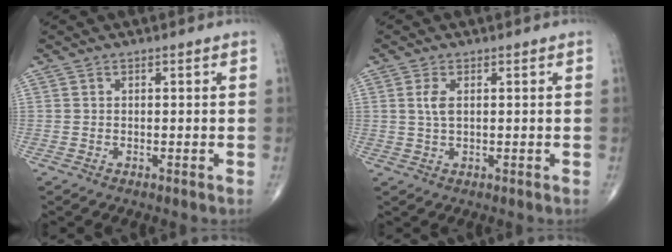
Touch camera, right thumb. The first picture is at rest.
{"total": 2.7, "force": [0.7, 1.2, 2.4], "torque": [-0.053, 0.001, 0.014]}